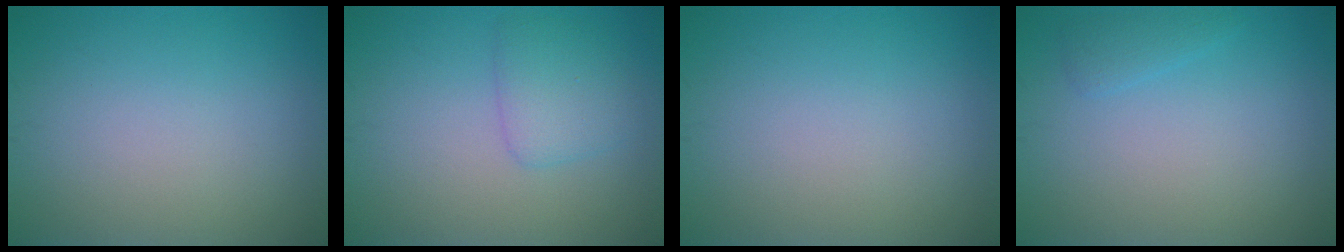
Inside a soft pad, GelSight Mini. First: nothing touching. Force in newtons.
{"total": 2.5, "press": 2.5, "slide": 0.1}
{"total": 0.0}
{"total": 1.1, "press": 1.1, "slide": 0.1}